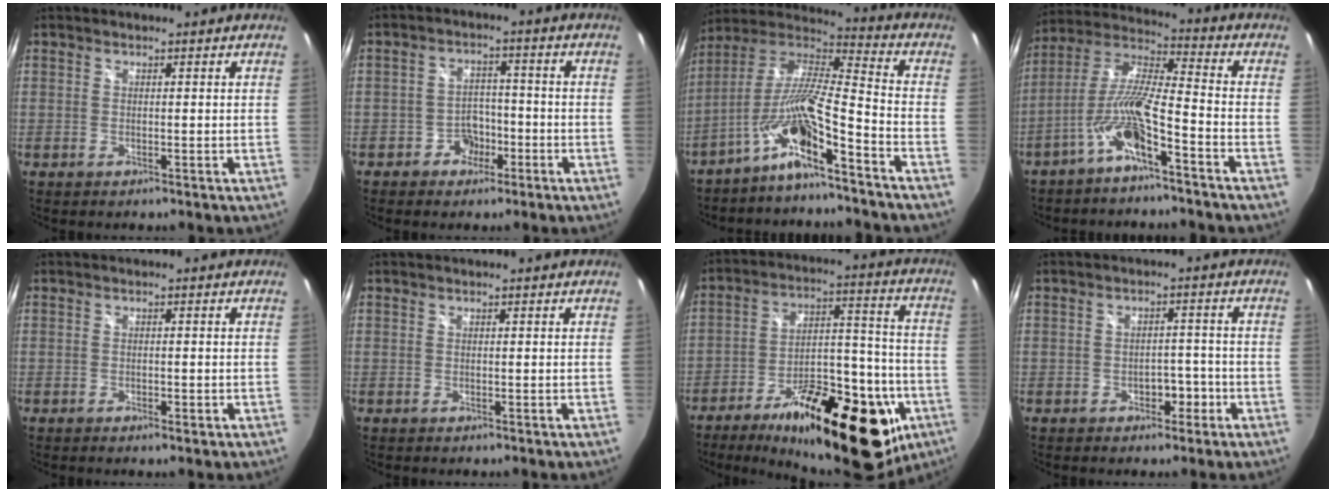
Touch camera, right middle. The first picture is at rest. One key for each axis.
{"total": 5.0, "fx": -2.9, "fy": 3.9, "fz": 1.3, "tx": -0.030, "ty": 0.015, "tz": -0.040}
{"total": 11.4, "fx": -6.8, "fy": 0.0, "fz": 9.2, "tx": -0.167, "ty": 0.001, "tz": -0.131}
{"total": 9.7, "fx": -5.1, "fy": 1.3, "fz": 8.1, "tx": -0.177, "ty": 0.006, "tz": -0.096}
{"total": 1.3, "fx": -0.4, "fy": 0.5, "fz": 1.1, "tx": -0.017, "ty": -0.002, "tz": -0.007}
{"total": 0.0}
{"total": 28.6, "fx": -15.6, "fy": 11.9, "fz": 20.9, "tx": -0.302, "ty": 0.008, "tz": -0.219}
{"total": 2.9, "fx": -1.3, "fy": 2.2, "fz": 1.3, "tx": -0.024, "ty": 0.008, "tz": -0.014}